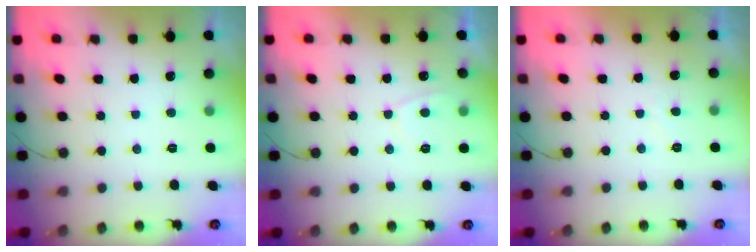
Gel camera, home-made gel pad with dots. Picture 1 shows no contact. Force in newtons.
{"total": 2.1, "press": 2.0, "slide": 0.6}
{"total": 0.5, "press": 0.2, "slide": 0.5}